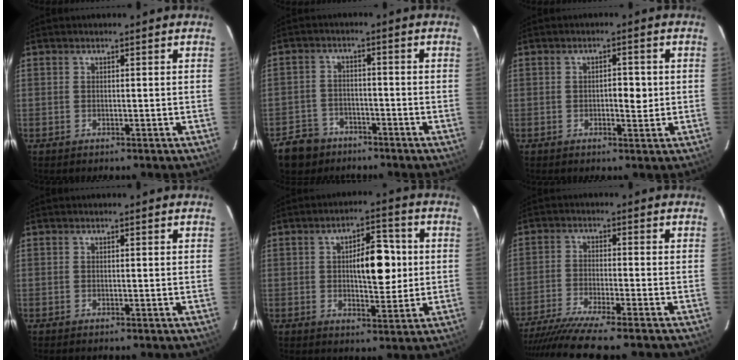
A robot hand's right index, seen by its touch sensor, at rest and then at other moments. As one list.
[{"total": 6.2, "force": [-4.4, 4.3, 0.6], "torque": [-0.018, 0.003, -0.076]}, {"total": 2.9, "force": [-0.1, 1.2, 2.6], "torque": [-0.037, 0.002, -0.001]}, {"total": 0.0}, {"total": 8.8, "force": [0.8, 3.3, 8.1], "torque": [-0.122, 0.012, 0.016]}, {"total": 14.1, "force": [-12.3, -0.8, 6.9], "torque": [-0.099, -0.031, -0.194]}]